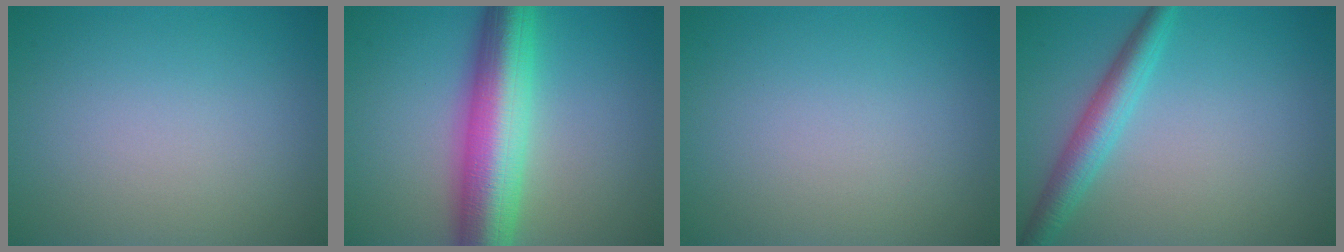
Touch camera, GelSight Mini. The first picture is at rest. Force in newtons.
{"total": 9.7, "press": 9.7, "slide": 0.2}
{"total": 0.0}
{"total": 3.5, "press": 3.5, "slide": 0.0}